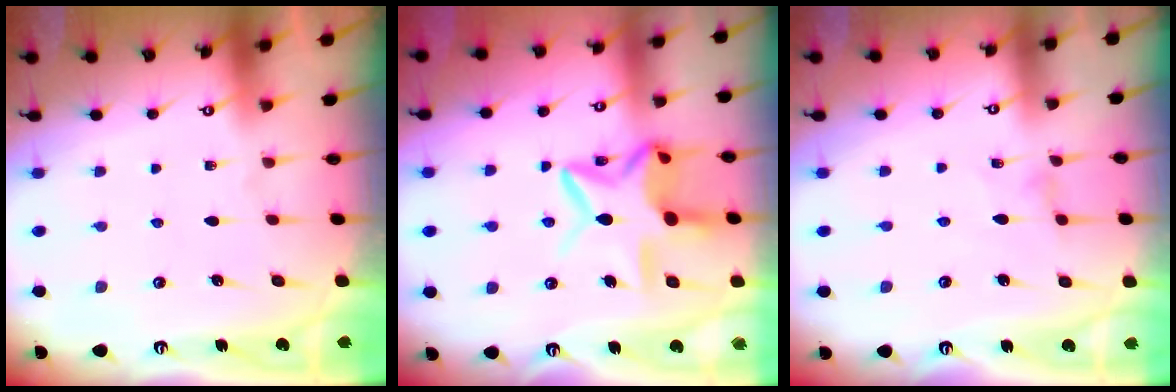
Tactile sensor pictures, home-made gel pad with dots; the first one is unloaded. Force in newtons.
{"total": 12.5, "press": 12.4, "slide": 1.0}
{"total": 0.9, "press": 0.9, "slide": 0.2}